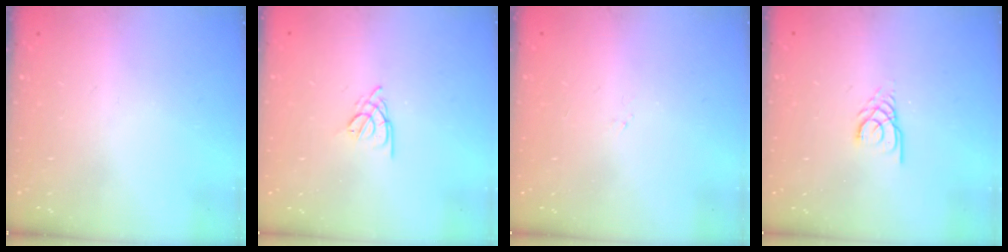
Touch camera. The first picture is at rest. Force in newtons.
{"total": 2.5, "press": 2.5, "slide": 0.7}
{"total": 0.0}
{"total": 3.0, "press": 3.0, "slide": 0.3}